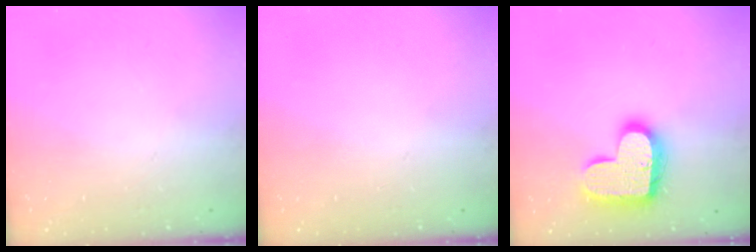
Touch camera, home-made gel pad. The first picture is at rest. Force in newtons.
{"total": 0.0}
{"total": 17.8, "press": 17.7, "slide": 1.1}